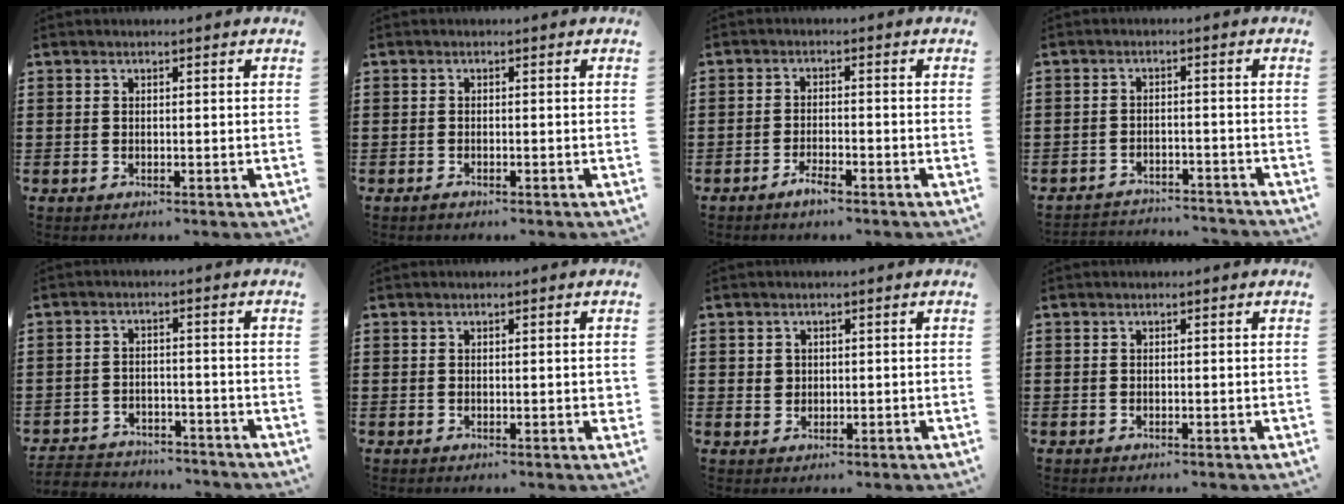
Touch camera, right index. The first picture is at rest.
{"total": 0.5, "force": [-0.4, 0.0, 0.3], "torque": [-0.008, -0.004, -0.008]}
{"total": 2.5, "force": [-1.9, 0.3, 1.5], "torque": [-0.033, -0.001, -0.037]}
{"total": 2.9, "force": [-2.9, 0.2, 0.2], "torque": [-0.010, -0.001, -0.062]}
{"total": 3.5, "force": [-3.5, 0.5, -0.1], "torque": [-0.006, 0.001, -0.075]}
{"total": 1.0, "force": [0.2, 0.1, 1.0], "torque": [-0.019, 0.001, 0.002]}
{"total": 1.4, "force": [0.4, 1.3, 0.5], "torque": [-0.013, 0.006, 0.007]}
{"total": 0.0}